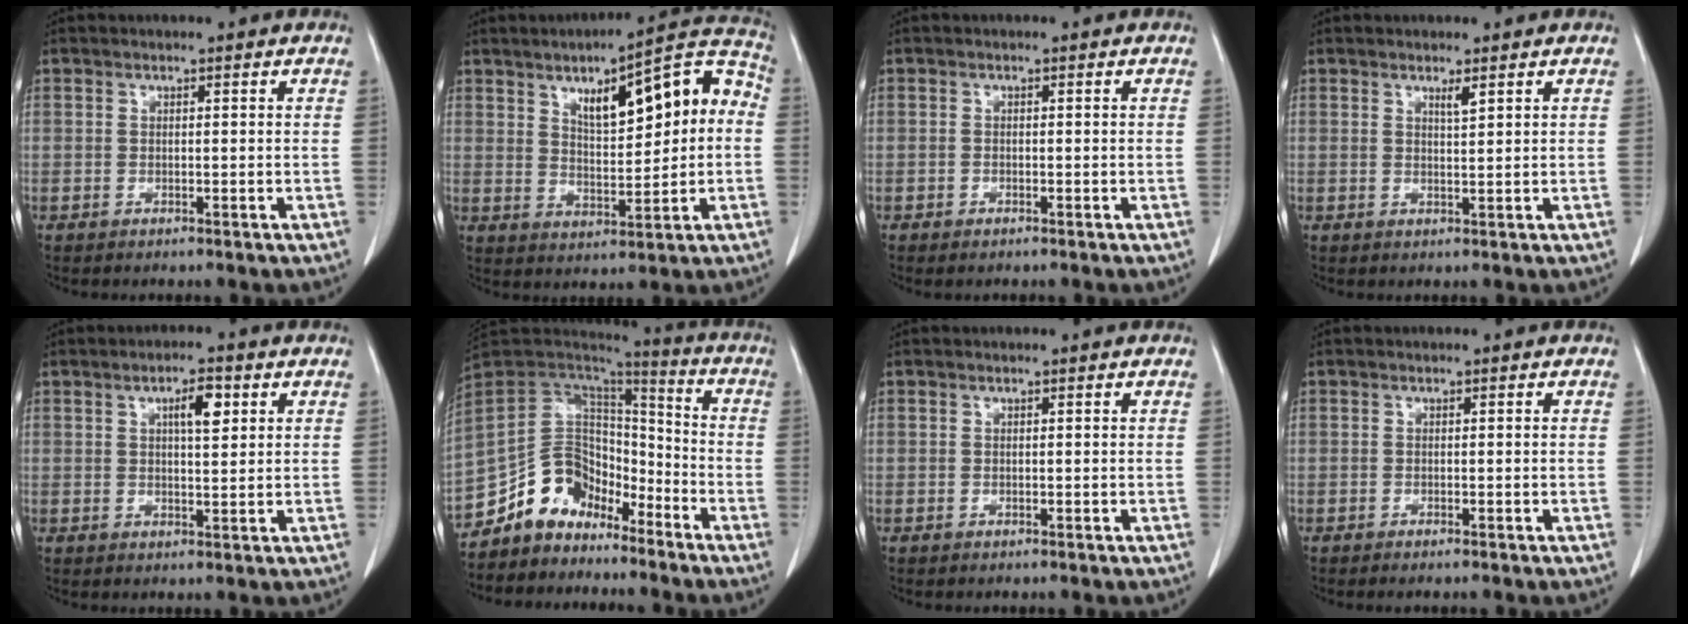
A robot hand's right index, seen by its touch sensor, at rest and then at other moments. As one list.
[{"total": 14.2, "force": [3.0, 4.7, 13.0], "torque": [-0.173, 0.043, 0.047]}, {"total": 0.8, "force": [-0.6, 0.3, 0.4], "torque": [-0.011, -0.002, -0.006]}, {"total": 1.4, "force": [1.0, 0.0, 1.0], "torque": [-0.022, -0.004, 0.020]}, {"total": 4.4, "force": [1.7, 1.1, 3.9], "torque": [-0.065, 0.003, 0.028]}, {"total": 11.9, "force": [-9.2, 7.0, 2.8], "torque": [-0.043, 0.067, -0.168]}, {"total": 0.0}, {"total": 1.2, "force": [-1.0, 0.0, 0.8], "torque": [-0.012, -0.002, -0.012]}]